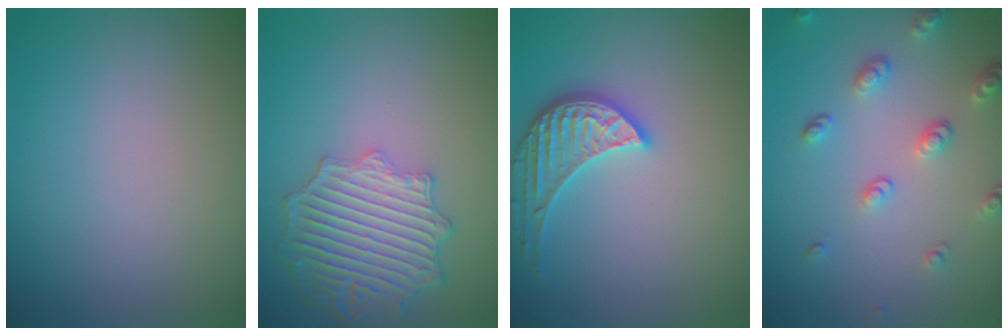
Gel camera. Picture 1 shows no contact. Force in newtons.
{"total": 6.2, "press": 5.0, "slide": 3.7}
{"total": 3.4, "press": 3.3, "slide": 0.6}
{"total": 3.2, "press": 2.6, "slide": 2.0}